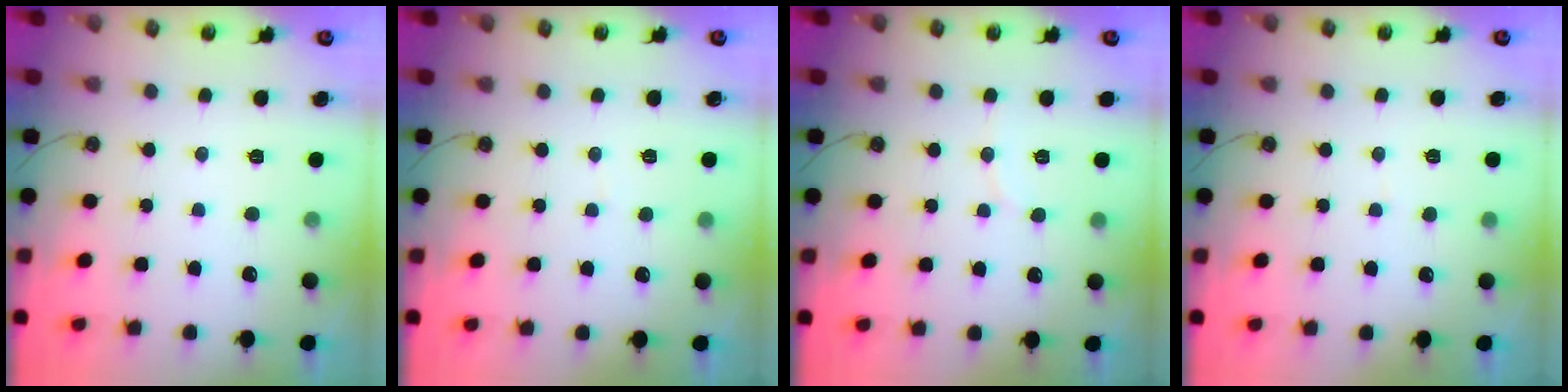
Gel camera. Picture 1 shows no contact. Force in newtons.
{"total": 1.9, "press": 1.9, "slide": 0.2}
{"total": 2.9, "press": 2.9, "slide": 0.3}
{"total": 2.0, "press": 2.0, "slide": 0.2}